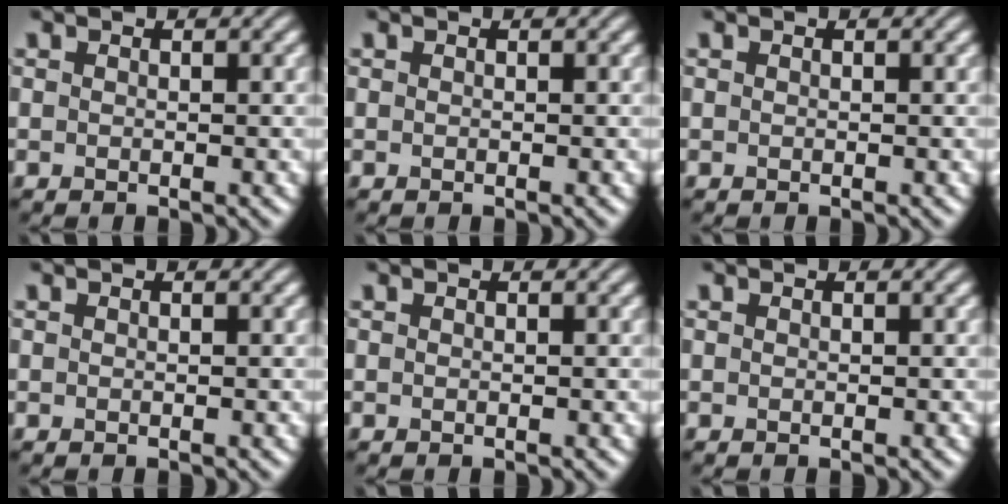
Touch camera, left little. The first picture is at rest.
{"total": 0.0}
{"total": 0.0}
{"total": 0.0}
{"total": 0.0}
{"total": 0.0}